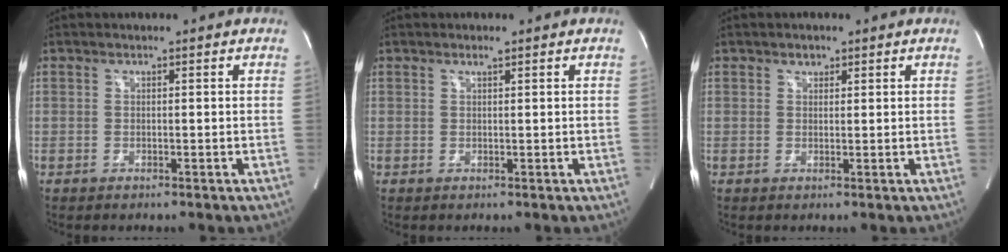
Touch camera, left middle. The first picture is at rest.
{"total": 0.8, "force": [0.6, 0.0, 0.5], "torque": [-0.011, 0.000, 0.011]}
{"total": 1.3, "force": [0.9, 0.9, 0.4], "torque": [-0.005, -0.001, 0.013]}